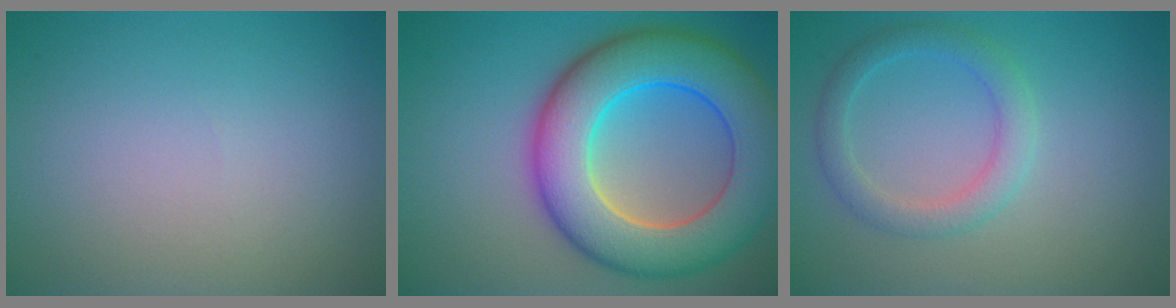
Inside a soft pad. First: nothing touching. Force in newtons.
{"total": 12.0, "press": 12.0, "slide": 0.6}
{"total": 2.8, "press": 2.8, "slide": 0.1}